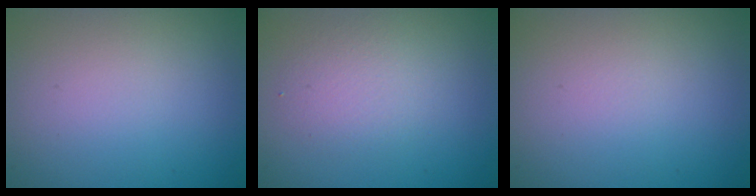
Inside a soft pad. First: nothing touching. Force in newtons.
{"total": 2.2, "press": 2.2, "slide": 0.2}
{"total": 0.0}